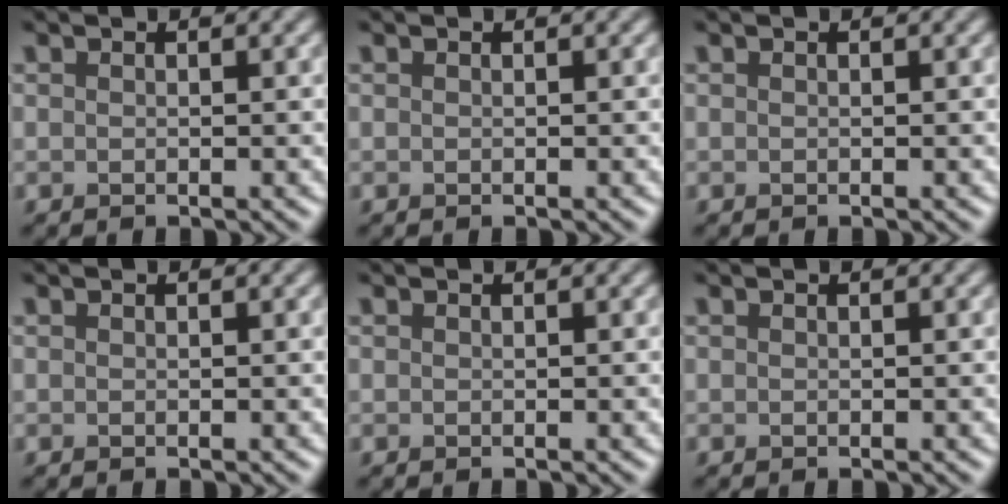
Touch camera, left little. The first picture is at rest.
{"total": 0.0}
{"total": 0.0}
{"total": 0.0}
{"total": 0.0}
{"total": 0.0}